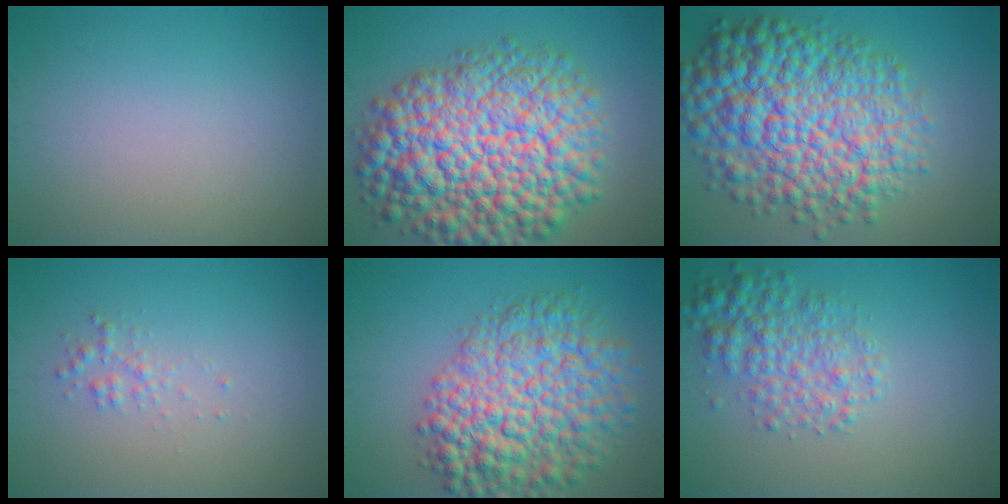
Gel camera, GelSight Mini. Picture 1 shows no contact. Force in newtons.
{"total": 15.5, "press": 15.5, "slide": 0.6}
{"total": 13.0, "press": 13.0, "slide": 0.3}
{"total": 1.2, "press": 1.2, "slide": 0.0}
{"total": 10.1, "press": 10.1, "slide": 0.3}
{"total": 4.2, "press": 4.2, "slide": 0.1}